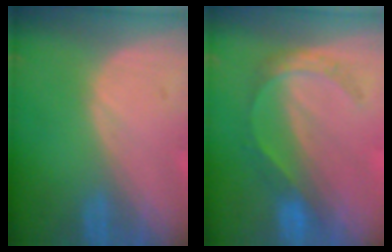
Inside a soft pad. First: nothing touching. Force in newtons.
{"total": 4.5, "press": 4.4, "slide": 0.7}